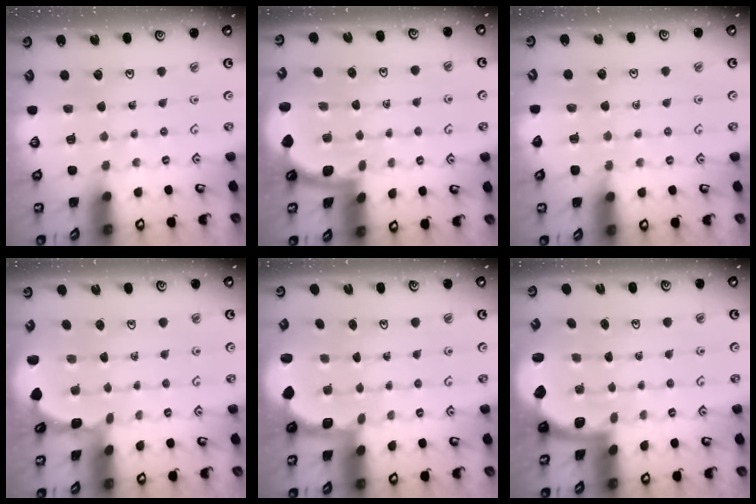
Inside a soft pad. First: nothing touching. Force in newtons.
{"total": 1.7, "press": 1.7, "slide": 0.0}
{"total": 3.1, "press": 3.0, "slide": 0.5}
{"total": 1.7, "press": 1.7, "slide": 0.1}
{"total": 2.3, "press": 2.1, "slide": 1.0}
{"total": 2.0, "press": 2.0, "slide": 0.5}